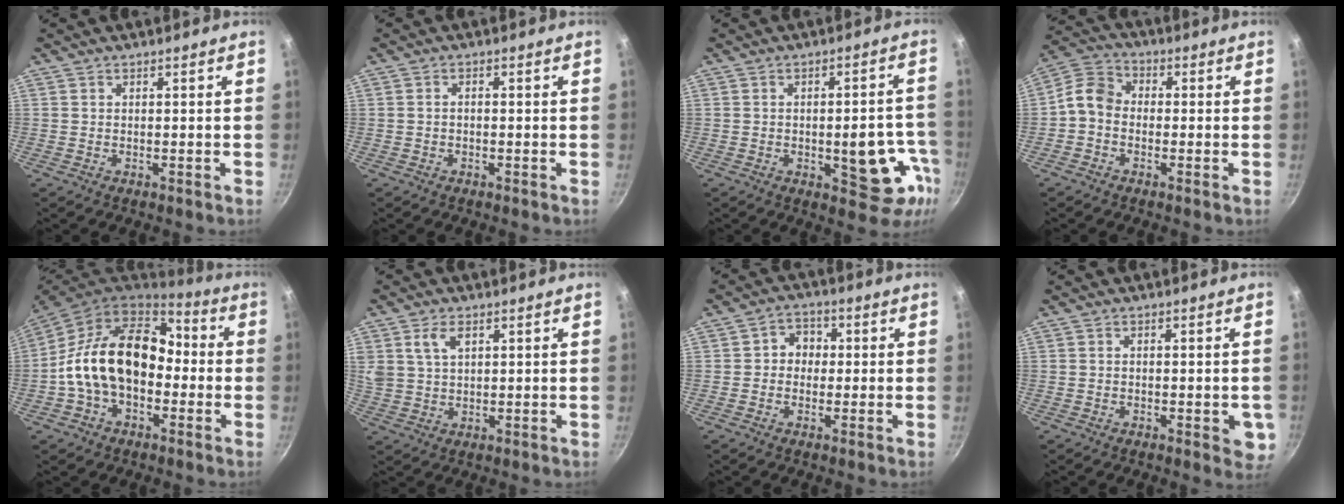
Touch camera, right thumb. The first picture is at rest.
{"total": 1.0, "force": [-0.4, 0.5, 0.7], "torque": [-0.016, 0.010, -0.005]}
{"total": 13.2, "force": [-3.7, 6.1, 11.1], "torque": [-0.080, 0.025, -0.042]}
{"total": 6.3, "force": [-1.5, 5.0, 3.5], "torque": [-0.060, 0.031, -0.051]}
{"total": 18.2, "force": [-1.3, 12.5, 13.1], "torque": [-0.191, 0.048, -0.036]}
{"total": 5.4, "force": [2.5, 3.3, 3.5], "torque": [-0.058, -0.004, 0.050]}
{"total": 4.7, "force": [0.0, 4.2, 2.1], "torque": [-0.002, 0.010, -0.009]}
{"total": 4.6, "force": [-1.2, 2.0, 4.0], "torque": [-0.034, -0.002, -0.016]}